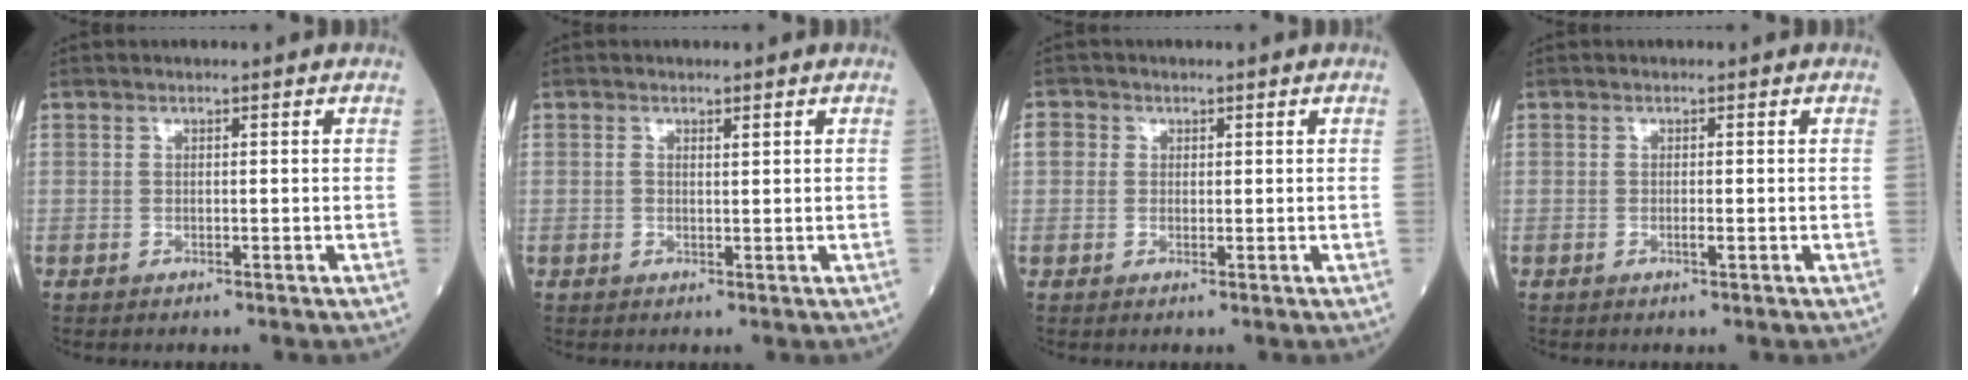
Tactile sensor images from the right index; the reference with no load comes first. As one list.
[{"total": 0.8, "force": [0.5, 0.2, 0.6], "torque": [-0.018, 0.007, 0.012]}, {"total": 2.1, "force": [0.4, 1.9, 0.6], "torque": [-0.006, 0.011, 0.005]}, {"total": 0.6, "force": [-0.1, -0.1, 0.5], "torque": [-0.012, 0.000, -0.001]}]